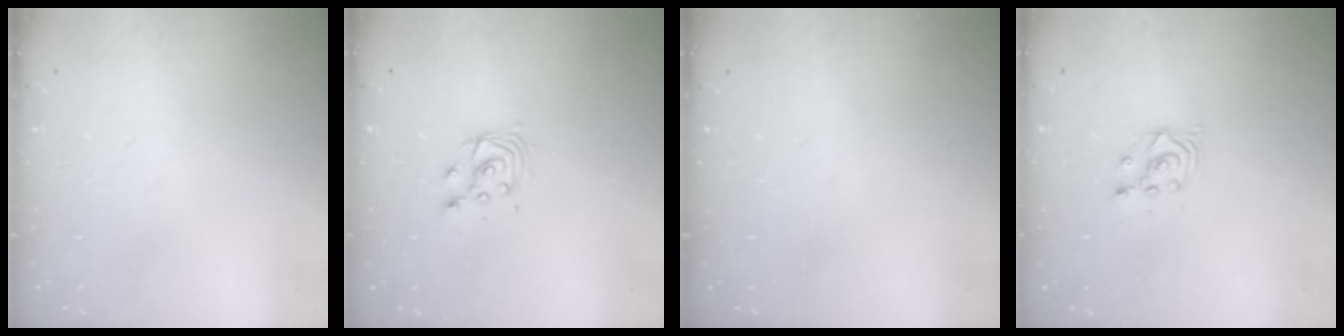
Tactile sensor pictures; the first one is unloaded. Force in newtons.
{"total": 5.3, "press": 5.3, "slide": 0.4}
{"total": 0.0}
{"total": 2.8, "press": 2.8, "slide": 0.1}